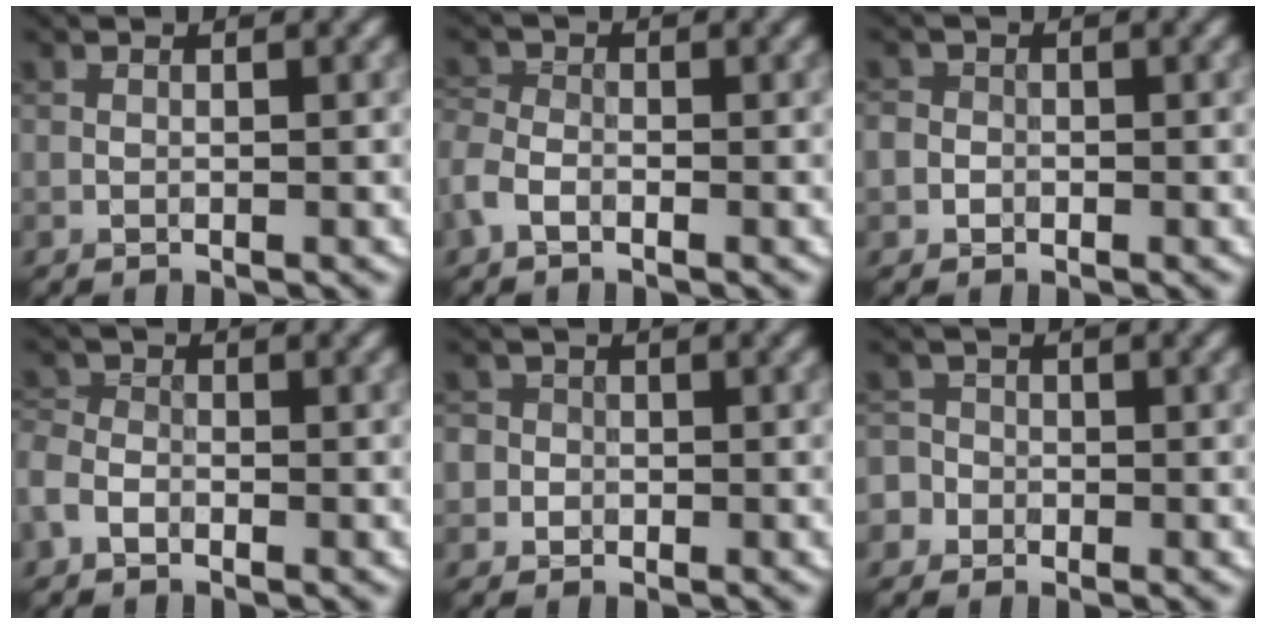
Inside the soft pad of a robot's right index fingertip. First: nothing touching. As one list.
[{"total": 2.4, "force": [-1.4, 1.5, 1.3], "torque": [-0.033, 0.000, -0.040]}, {"total": 2.1, "force": [-0.5, 2.0, 0.6], "torque": [0.003, 0.011, -0.022]}, {"total": 2.2, "force": [-1.4, 1.4, 1.0], "torque": [-0.023, 0.001, -0.040]}, {"total": 3.0, "force": [-0.2, 2.9, 0.7], "torque": [0.011, 0.018, -0.032]}, {"total": 3.6, "force": [-1.5, 3.2, 0.7], "torque": [0.010, 0.009, -0.049]}]